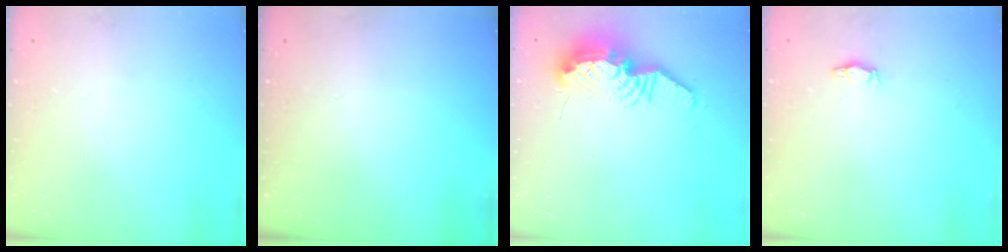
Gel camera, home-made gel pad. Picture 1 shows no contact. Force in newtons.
{"total": 0.0}
{"total": 13.3, "press": 13.2, "slide": 1.7}
{"total": 2.9, "press": 2.8, "slide": 0.4}